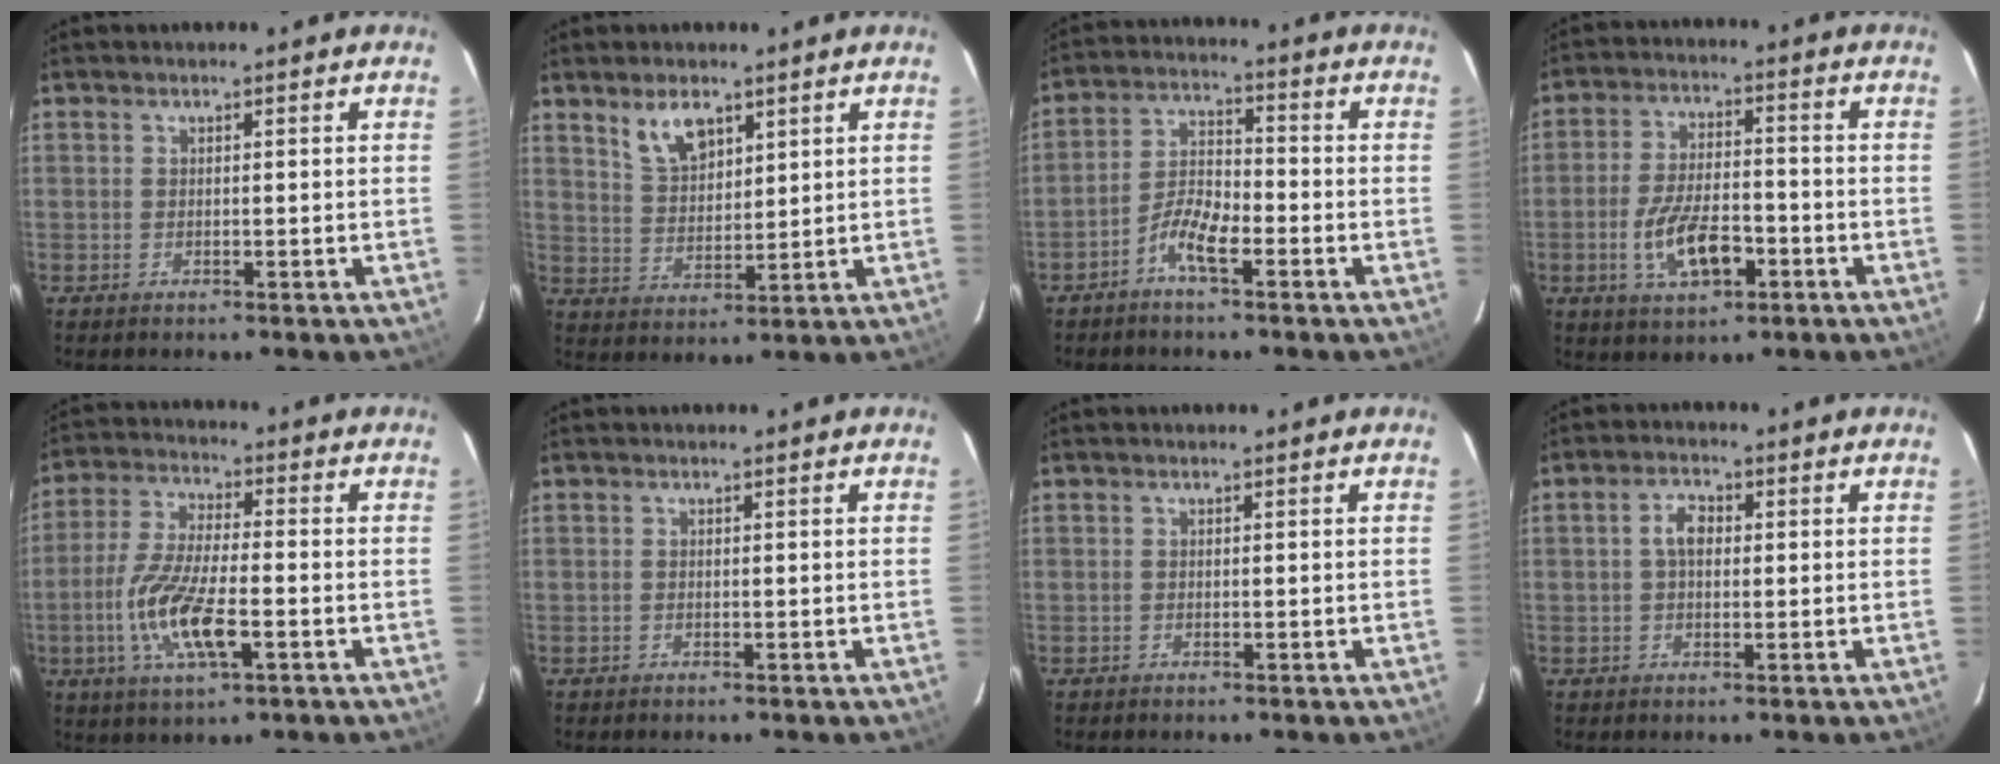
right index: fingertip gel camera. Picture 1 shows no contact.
{"total": 7.0, "force": [4.4, 3.3, 4.2], "torque": [-0.076, 0.005, 0.092]}
{"total": 6.3, "force": [-3.9, 1.8, 4.6], "torque": [-0.102, 0.011, -0.076]}
{"total": 10.6, "force": [-3.9, 4.6, 8.7], "torque": [-0.177, -0.005, -0.063]}
{"total": 13.1, "force": [-3.9, 3.7, 11.9], "torque": [-0.249, -0.011, -0.075]}
{"total": 0.0}
{"total": 0.0}
{"total": 3.6, "force": [0.4, 2.2, 2.7], "torque": [-0.053, 0.012, 0.009]}